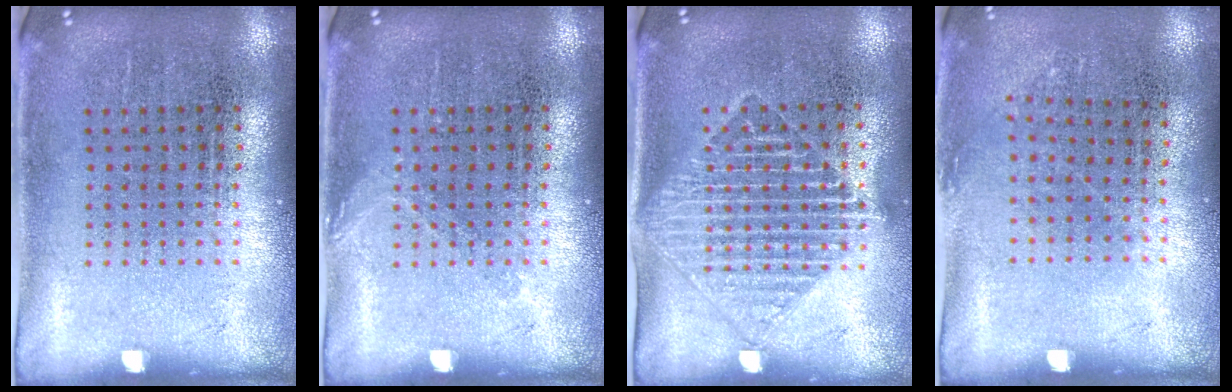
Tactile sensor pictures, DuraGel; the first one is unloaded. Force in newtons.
{"total": 0.8, "press": 0.8, "slide": 0.2}
{"total": 1.6, "press": 1.4, "slide": 0.8}
{"total": 0.8, "press": 0.7, "slide": 0.5}